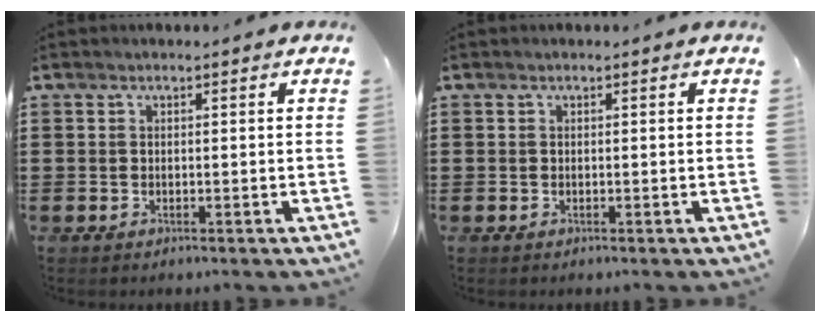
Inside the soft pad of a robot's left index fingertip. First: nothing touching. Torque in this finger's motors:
{"motor_torque": [0.00, 0.00, 0.00, 0.00]}